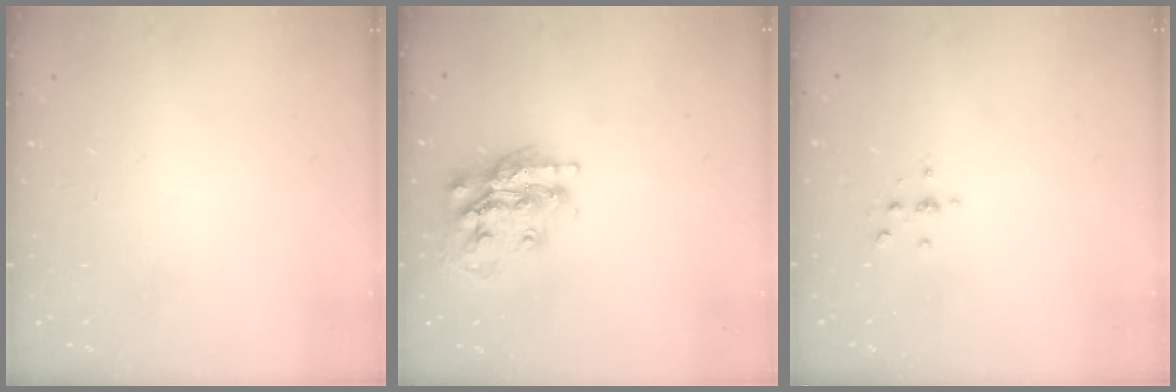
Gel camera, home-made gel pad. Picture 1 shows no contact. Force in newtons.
{"total": 16.6, "press": 16.5, "slide": 1.1}
{"total": 2.4, "press": 2.4, "slide": 0.3}